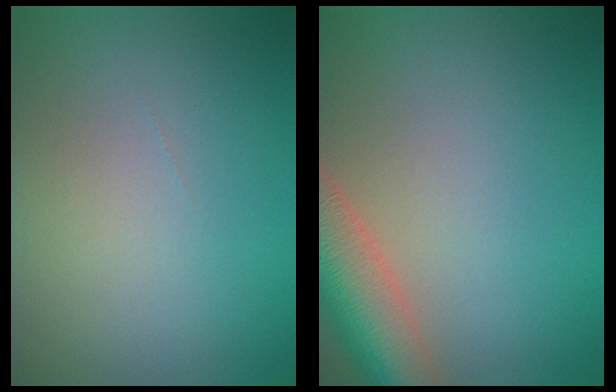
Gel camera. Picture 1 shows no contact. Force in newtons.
{"total": 7.4, "press": 7.4, "slide": 0.7}